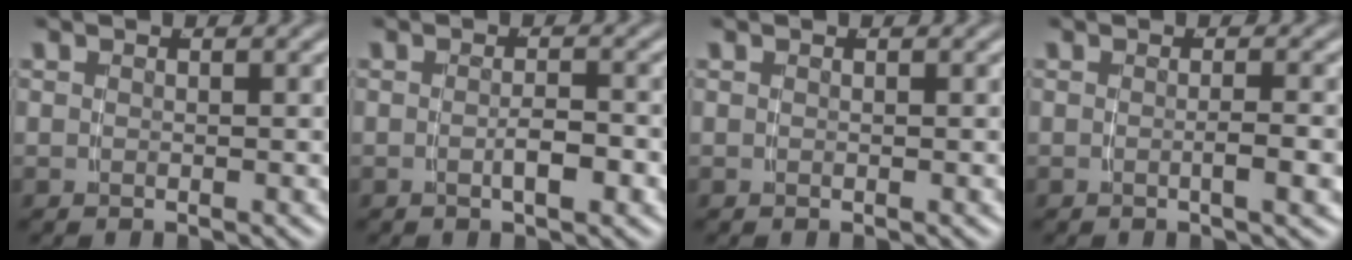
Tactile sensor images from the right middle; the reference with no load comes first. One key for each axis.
{"total": 1.7, "fx": -1.0, "fy": -0.1, "fz": 1.4, "tx": -0.017, "ty": -0.003, "tz": -0.015}
{"total": 0.0}
{"total": 1.3, "fx": -0.6, "fy": -0.4, "fz": 1.0, "tx": -0.015, "ty": 0.000, "tz": -0.011}